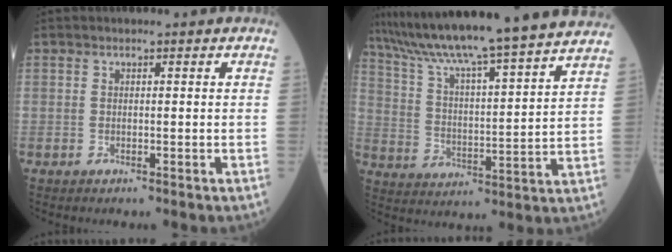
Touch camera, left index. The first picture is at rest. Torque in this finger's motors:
{"motor_torque": [1.05, -1.09, 0.53, 0.21]}